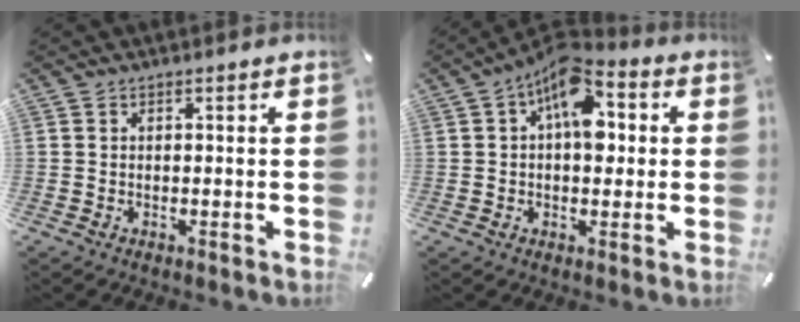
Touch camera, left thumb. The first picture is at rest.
{"total": 11.1, "force": [3.5, 6.5, 8.3], "torque": [-0.109, -0.017, 0.061]}